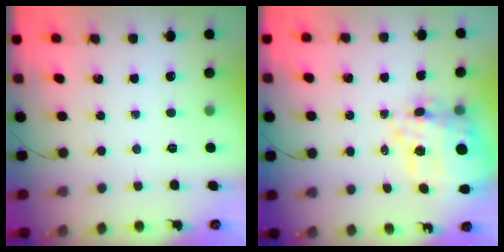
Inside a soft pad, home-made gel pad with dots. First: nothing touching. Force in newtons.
{"total": 12.2, "press": 11.6, "slide": 3.7}